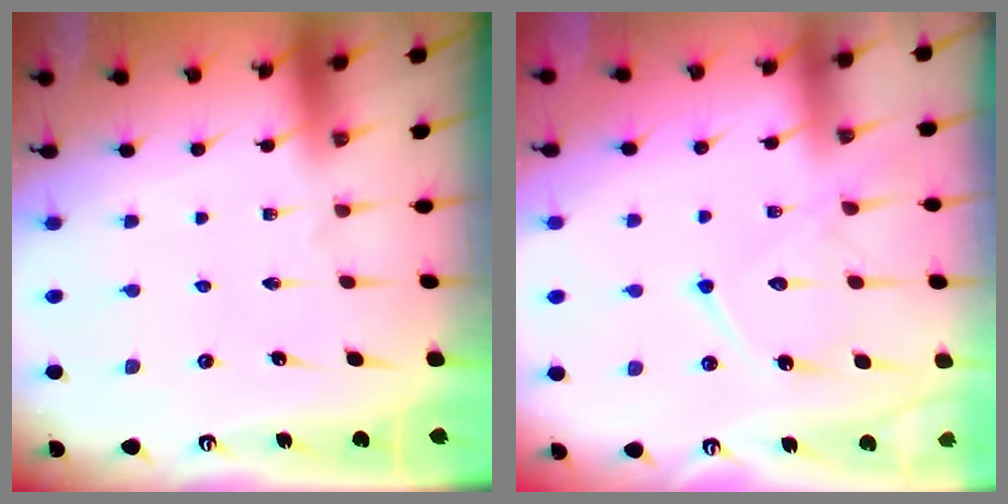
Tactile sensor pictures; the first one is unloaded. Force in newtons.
{"total": 14.1, "press": 14.1, "slide": 1.3}